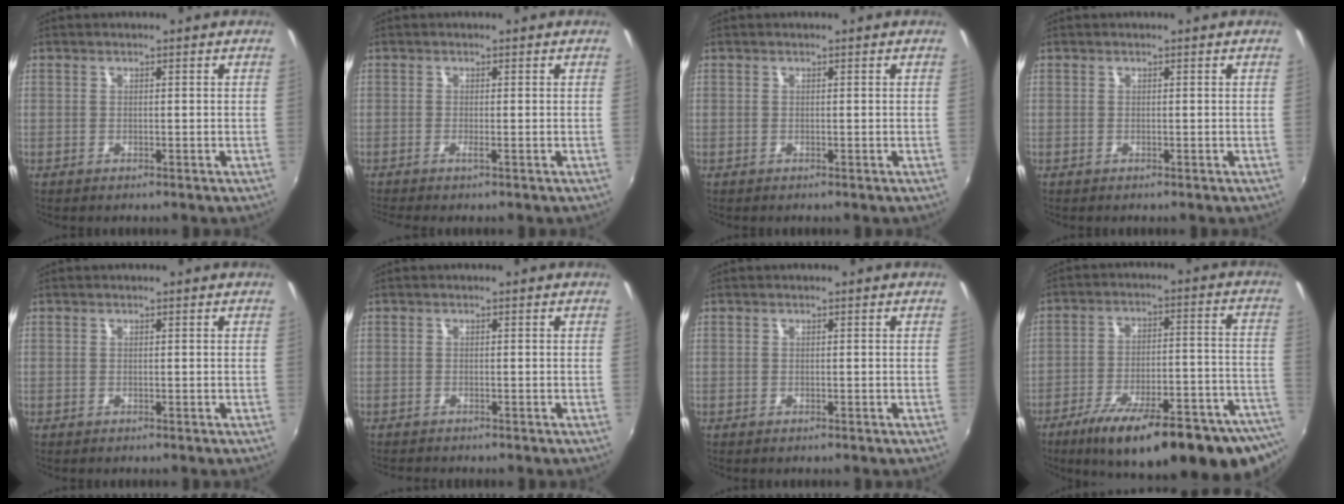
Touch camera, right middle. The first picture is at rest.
{"total": 1.3, "force": [-0.8, -0.4, 0.9], "torque": [-0.023, -0.001, -0.019]}
{"total": 0.0}
{"total": 0.0}
{"total": 0.0}
{"total": 1.7, "force": [-1.6, 0.3, 0.5], "torque": [-0.012, -0.011, -0.027]}
{"total": 0.0}
{"total": 27.6, "force": [-19.8, 5.5, 18.5], "torque": [-0.255, -0.049, -0.269]}